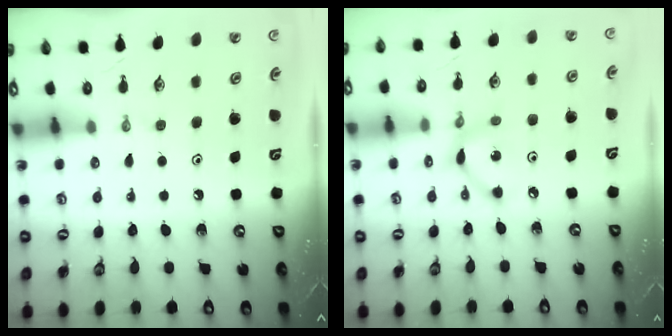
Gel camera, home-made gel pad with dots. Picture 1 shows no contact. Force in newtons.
{"total": 6.0, "press": 6.0, "slide": 0.2}